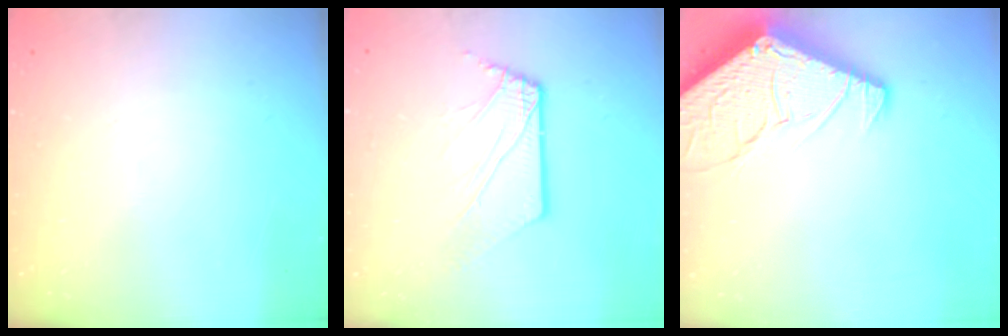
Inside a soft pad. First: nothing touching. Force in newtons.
{"total": 6.9, "press": 6.8, "slide": 0.8}
{"total": 15.4, "press": 15.3, "slide": 1.6}